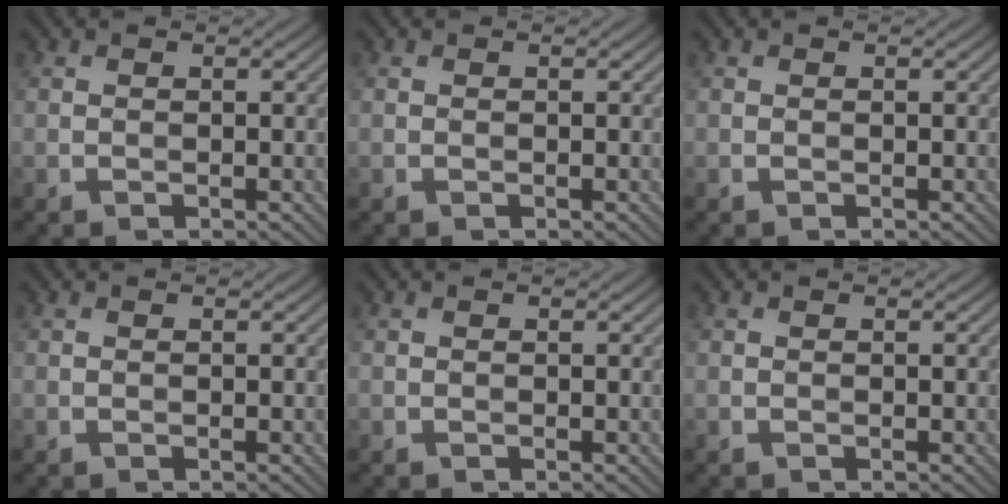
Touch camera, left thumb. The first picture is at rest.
{"total": 0.0}
{"total": 0.0}
{"total": 0.0}
{"total": 0.0}
{"total": 0.0}